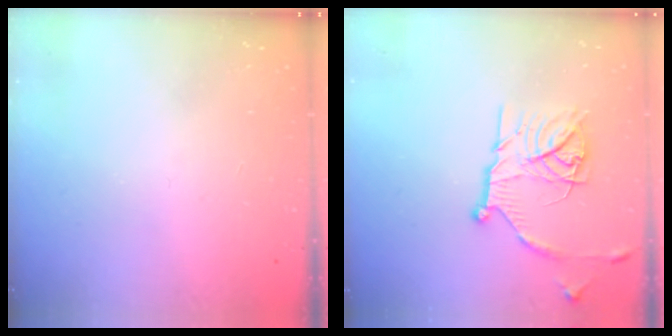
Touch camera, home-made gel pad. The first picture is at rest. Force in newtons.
{"total": 16.4, "press": 16.4, "slide": 1.3}